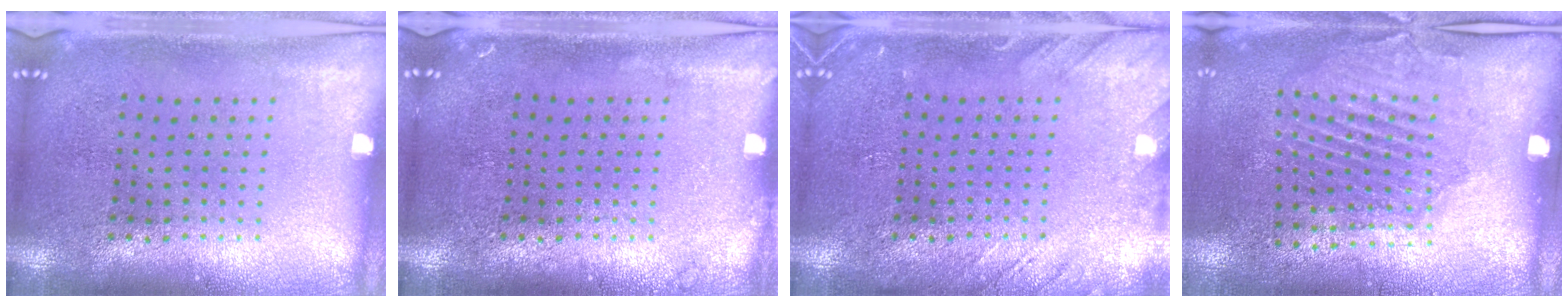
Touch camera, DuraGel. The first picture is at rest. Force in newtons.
{"total": 0.5, "press": 0.5, "slide": 0.1}
{"total": 1.8, "press": 1.8, "slide": 0.1}
{"total": 1.8, "press": 1.3, "slide": 1.2}